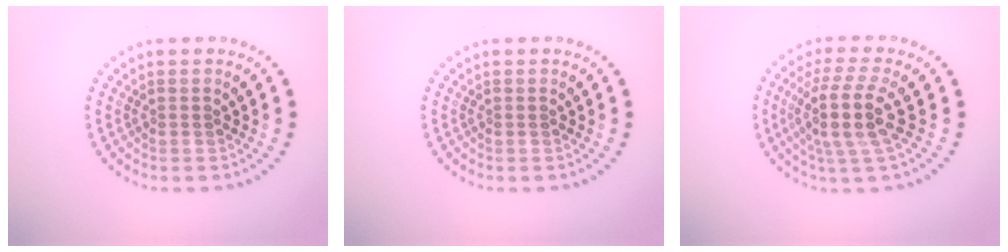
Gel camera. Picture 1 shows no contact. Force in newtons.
{"total": 0.0}
{"total": 4.6, "press": 3.7, "slide": 2.7}